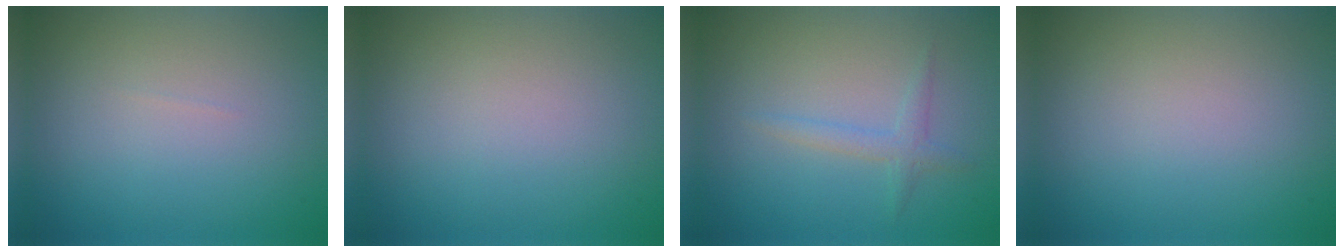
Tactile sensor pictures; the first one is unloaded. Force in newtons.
{"total": 0.0}
{"total": 1.5, "press": 1.5, "slide": 0.1}
{"total": 0.0}